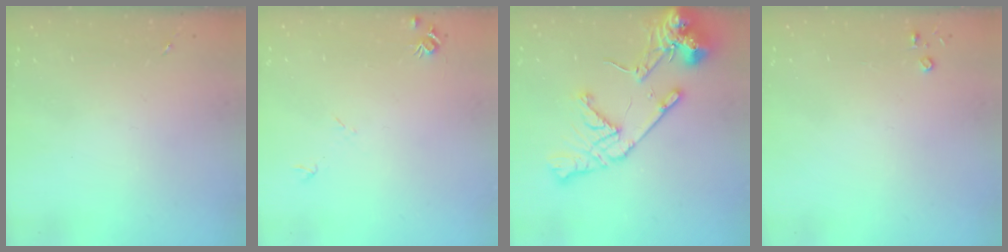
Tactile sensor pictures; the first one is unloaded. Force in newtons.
{"total": 5.5, "press": 5.5, "slide": 0.7}
{"total": 16.2, "press": 16.0, "slide": 2.5}
{"total": 2.8, "press": 2.8, "slide": 0.3}